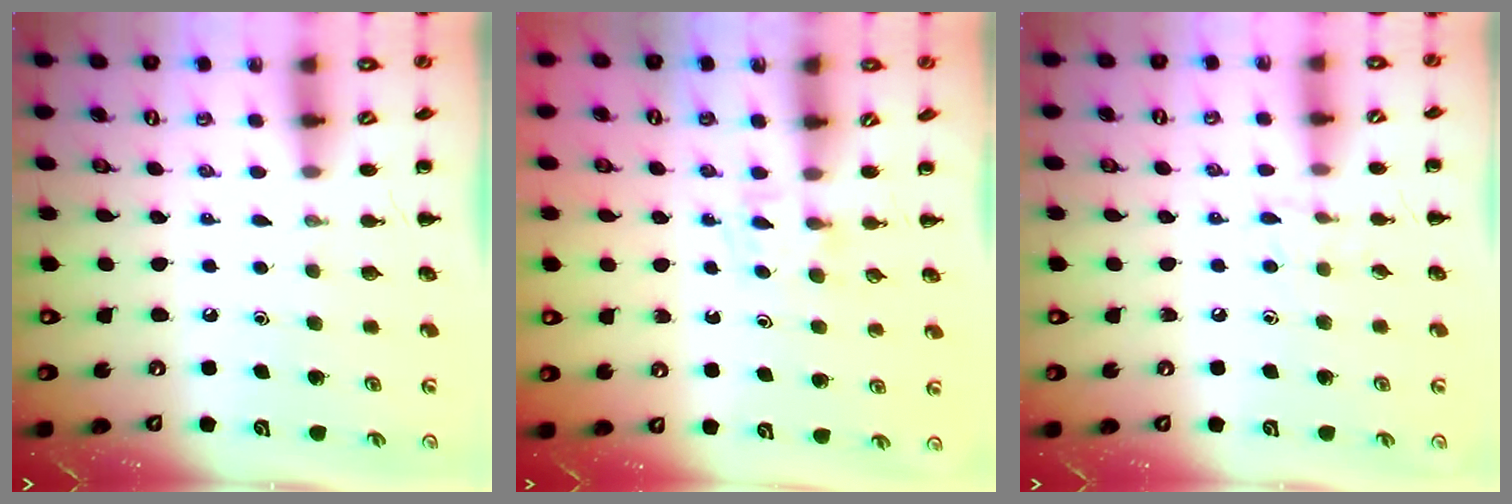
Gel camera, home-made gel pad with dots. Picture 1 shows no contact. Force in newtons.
{"total": 2.8, "press": 2.5, "slide": 1.1}
{"total": 4.9, "press": 4.7, "slide": 1.5}